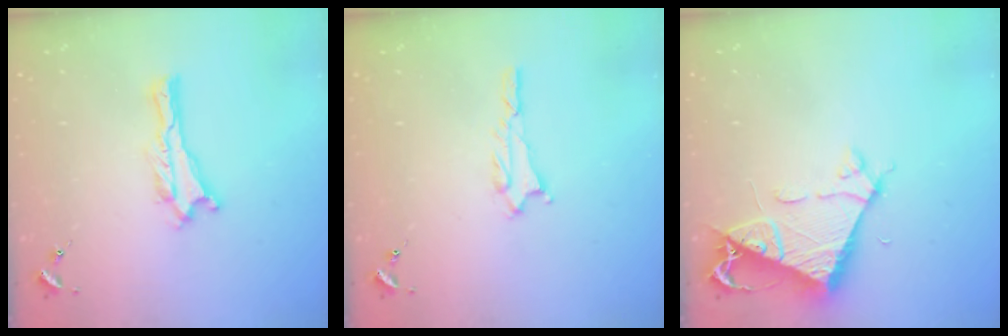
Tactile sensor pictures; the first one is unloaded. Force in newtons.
{"total": 1.8, "press": 1.8, "slide": 0.2}
{"total": 7.9, "press": 7.9, "slide": 0.6}